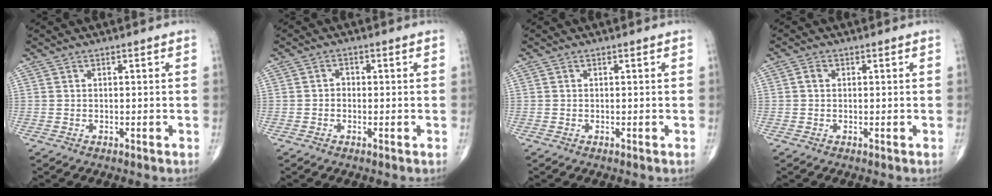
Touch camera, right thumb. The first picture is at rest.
{"total": 1.3, "force": [-0.2, 1.1, 0.7], "torque": [-0.004, 0.007, -0.007]}
{"total": 0.0}
{"total": 1.2, "force": [0.2, 0.9, 0.7], "torque": [-0.010, 0.004, 0.001]}